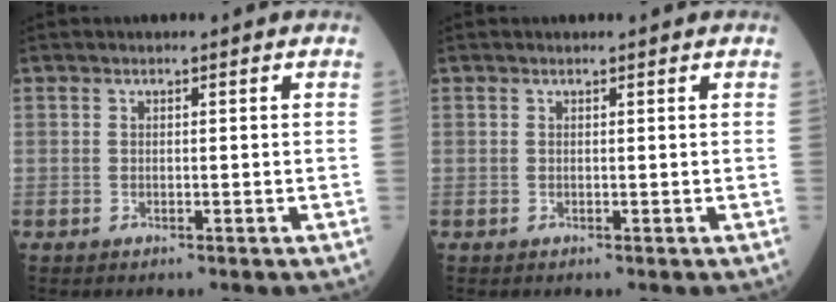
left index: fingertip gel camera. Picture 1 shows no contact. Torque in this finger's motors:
{"motor_torque": [0.12, 0.24, -0.02, -0.01]}